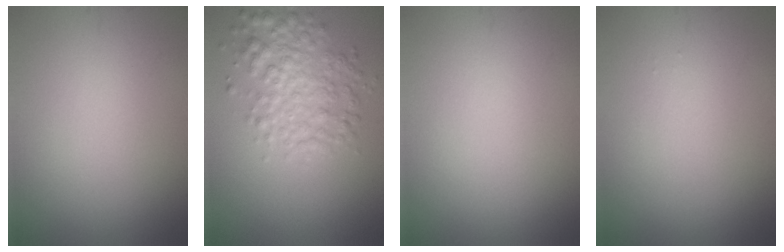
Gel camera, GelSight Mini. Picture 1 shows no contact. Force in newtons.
{"total": 4.5, "press": 4.5, "slide": 0.1}
{"total": 0.0}
{"total": 0.0}